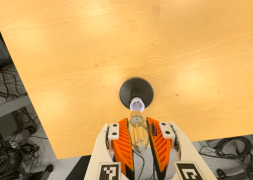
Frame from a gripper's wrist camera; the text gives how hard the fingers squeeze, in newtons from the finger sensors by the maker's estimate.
{"total": 20.8, "left": 23.5, "right": 18.0}